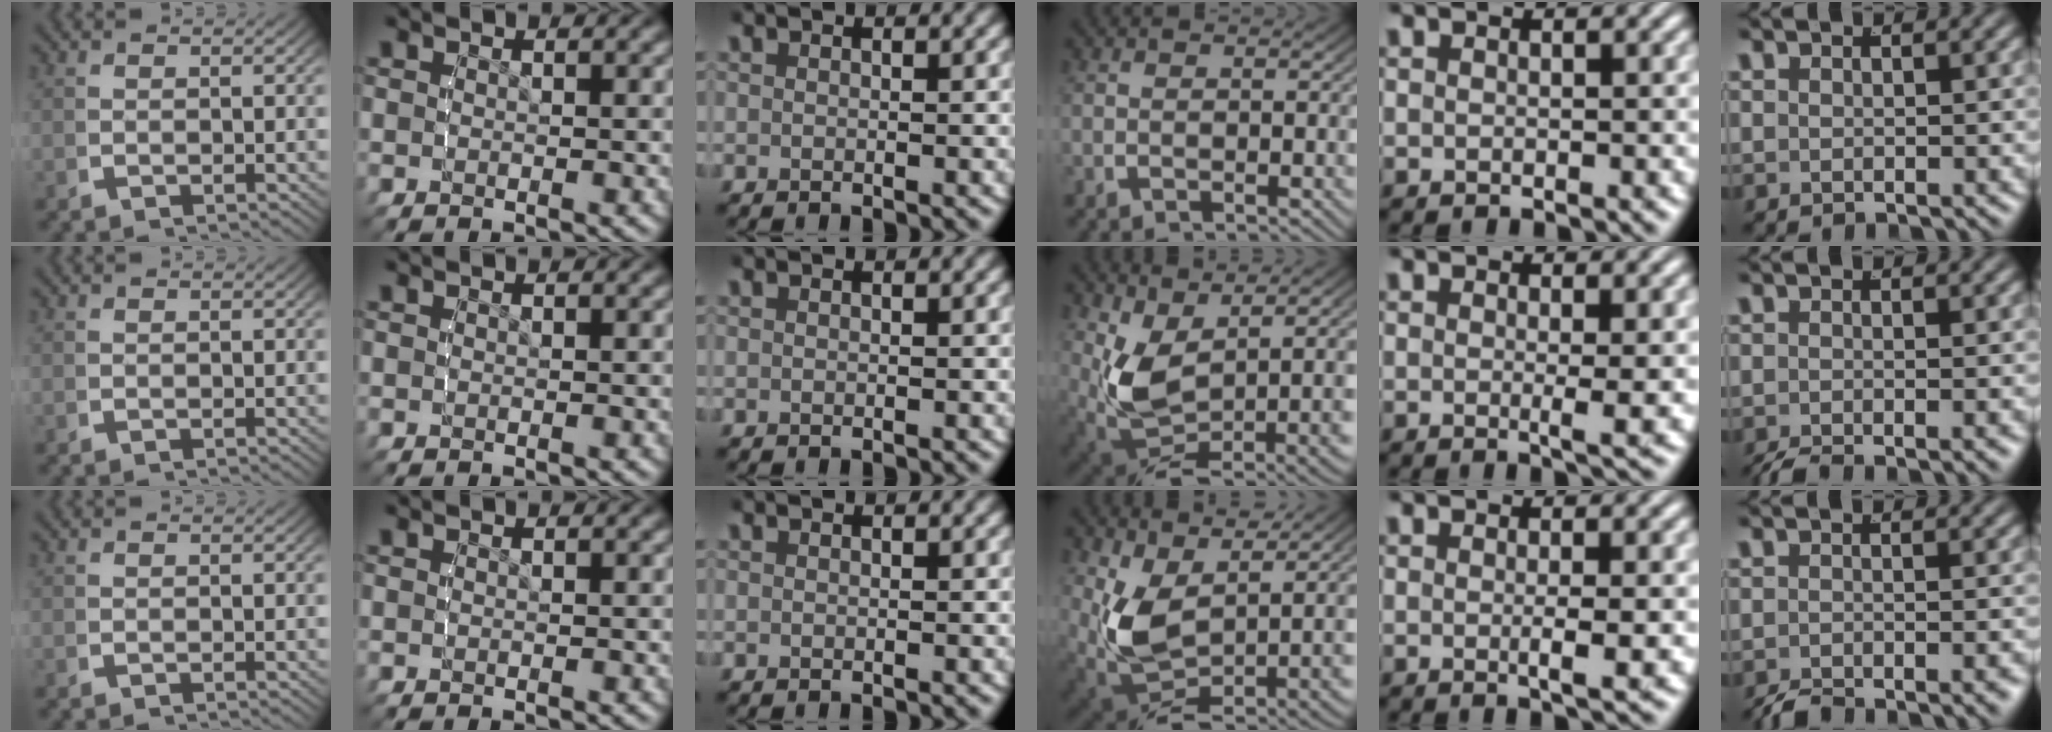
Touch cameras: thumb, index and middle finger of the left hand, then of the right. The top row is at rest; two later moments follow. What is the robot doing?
{"motion": "lift_and_place", "object": "stress ball aka squeeze ball"}